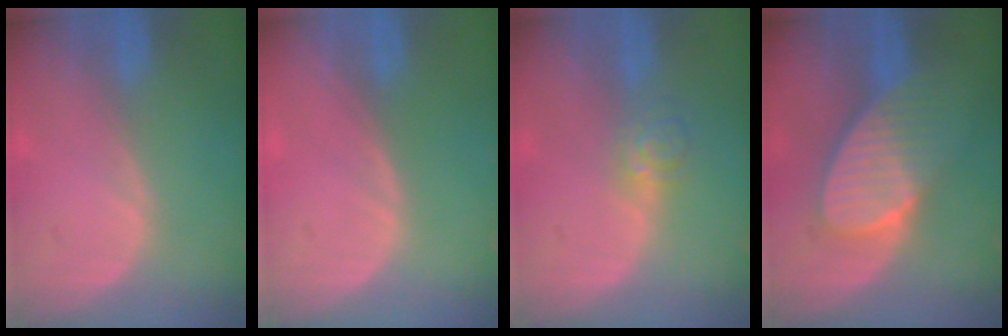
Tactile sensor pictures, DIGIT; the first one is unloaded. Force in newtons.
{"total": 0.0}
{"total": 3.6, "press": 3.5, "slide": 0.7}
{"total": 7.6, "press": 7.4, "slide": 1.8}